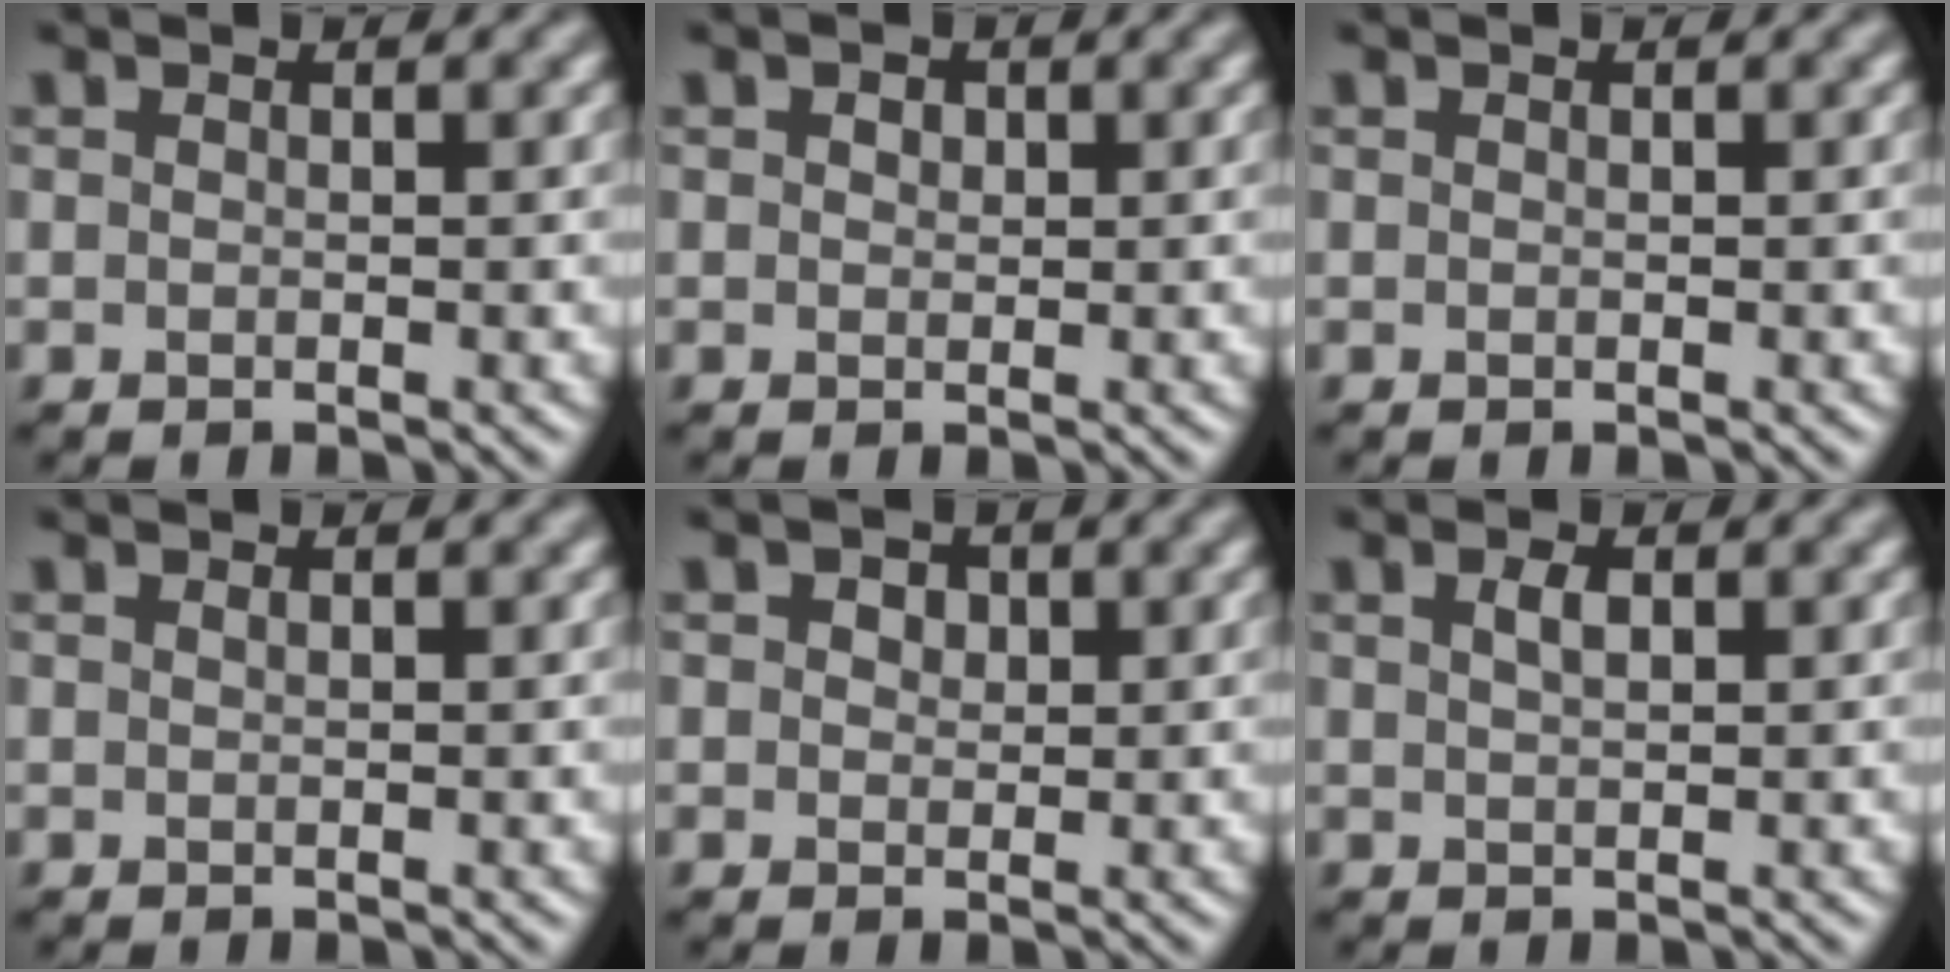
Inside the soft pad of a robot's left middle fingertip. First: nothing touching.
{"total": 1.0, "force": [0.5, 0.7, 0.5], "torque": [-0.009, -0.001, 0.003]}
{"total": 0.0}
{"total": 0.0}
{"total": 1.8, "force": [0.9, 1.3, 1.0], "torque": [-0.011, 0.005, 0.002]}
{"total": 1.2, "force": [0.6, 0.5, 1.0], "torque": [-0.019, 0.003, 0.011]}